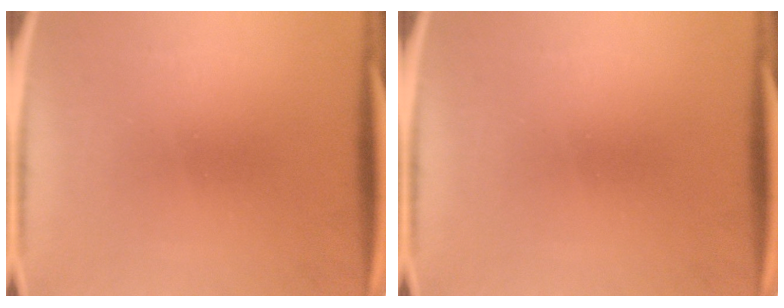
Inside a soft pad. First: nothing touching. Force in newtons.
{"total": 0.0}